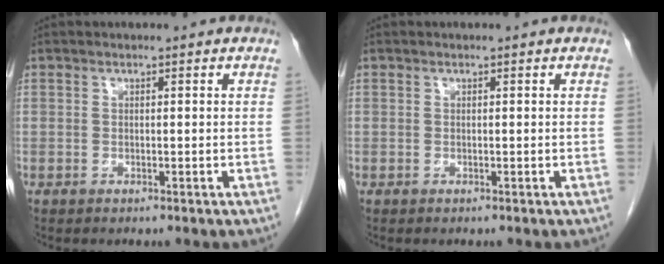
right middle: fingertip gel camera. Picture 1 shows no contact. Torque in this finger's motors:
{"motor_torque": [0.00, 0.00, 0.00, 0.00]}